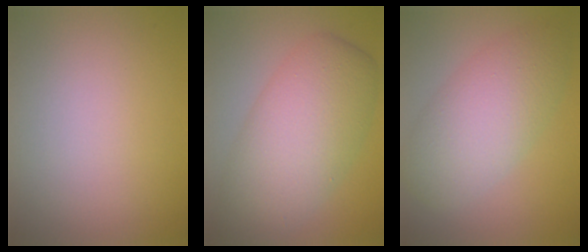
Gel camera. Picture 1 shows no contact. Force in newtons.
{"total": 8.3, "press": 8.3, "slide": 0.4}
{"total": 6.4, "press": 6.4, "slide": 0.0}